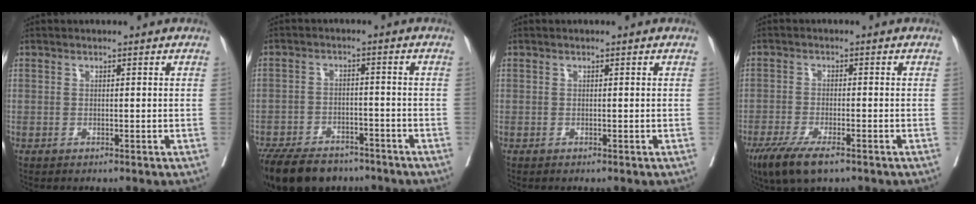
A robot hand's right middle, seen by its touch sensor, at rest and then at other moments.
{"total": 15.0, "force": [-11.7, 7.0, 6.4], "torque": [-0.146, -0.016, -0.172]}
{"total": 0.0}
{"total": 7.7, "force": [-5.2, 1.9, 5.4], "torque": [-0.095, -0.017, -0.088]}